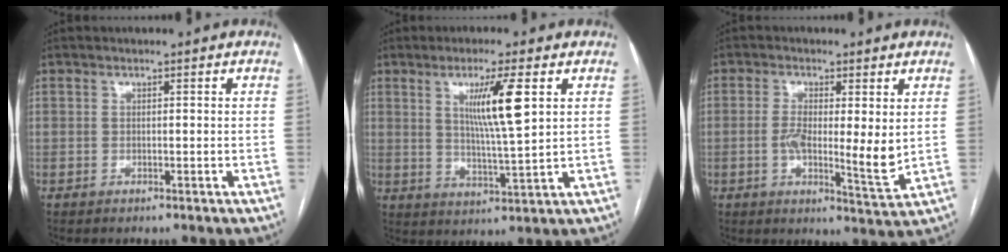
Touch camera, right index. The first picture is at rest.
{"total": 8.4, "force": [2.9, -0.2, 7.9], "torque": [-0.140, -0.009, 0.052]}
{"total": 8.2, "force": [0.2, 1.8, 8.0], "torque": [-0.134, -0.015, -0.001]}